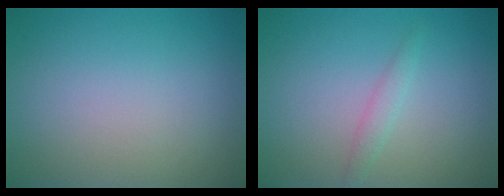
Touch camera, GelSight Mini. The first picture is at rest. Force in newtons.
{"total": 1.2, "press": 1.2, "slide": 0.1}